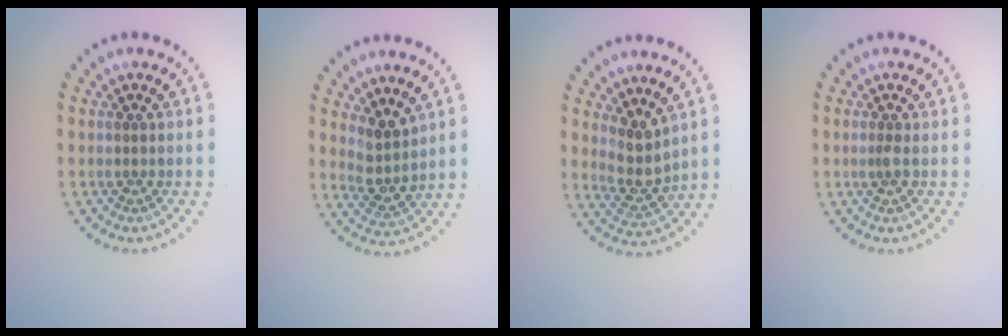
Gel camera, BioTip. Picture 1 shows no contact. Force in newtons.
{"total": 2.7, "press": 2.1, "slide": 1.7}
{"total": 2.9, "press": 2.3, "slide": 1.8}
{"total": 0.7, "press": 0.5, "slide": 0.5}